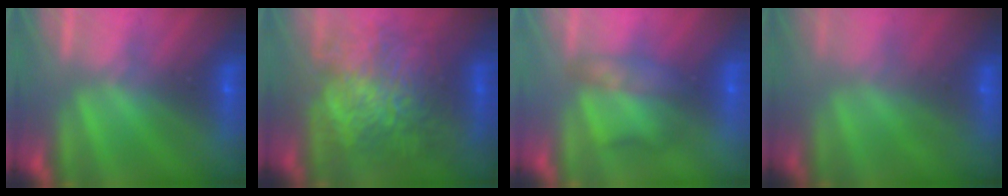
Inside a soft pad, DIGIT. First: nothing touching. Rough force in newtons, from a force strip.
{"total": 11.7}
{"total": 2.3}
{"total": 9.4}